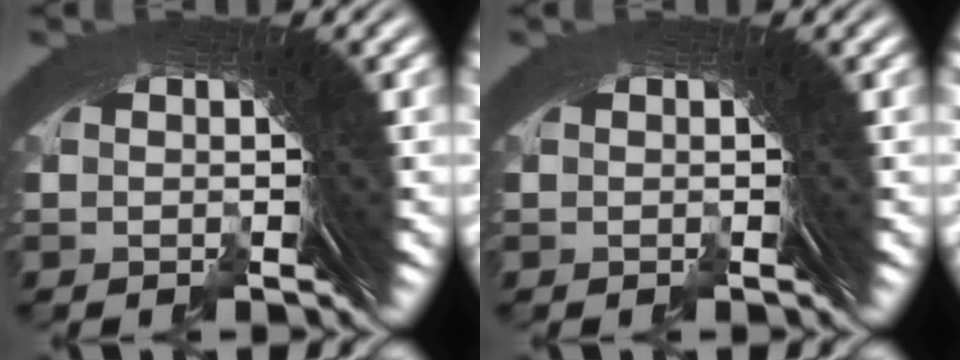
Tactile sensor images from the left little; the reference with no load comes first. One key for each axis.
{"total": 0.0}